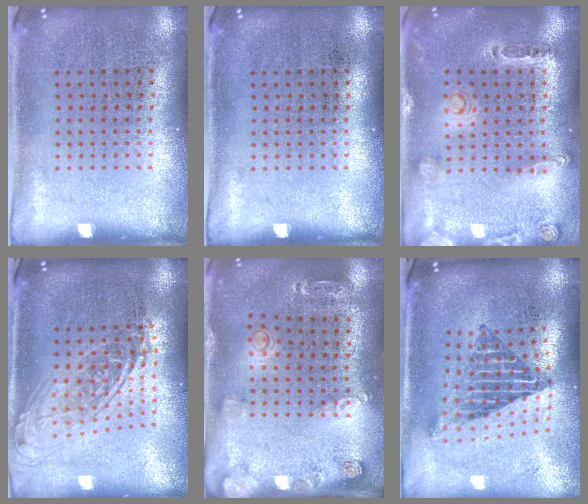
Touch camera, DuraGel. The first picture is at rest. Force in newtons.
{"total": 0.0}
{"total": 0.8, "press": 0.7, "slide": 0.3}
{"total": 1.8, "press": 1.4, "slide": 1.1}
{"total": 1.4, "press": 1.4, "slide": 0.4}
{"total": 2.3, "press": 1.6, "slide": 1.6}